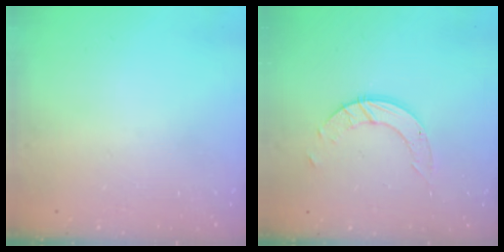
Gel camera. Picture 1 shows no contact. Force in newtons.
{"total": 5.9, "press": 5.9, "slide": 0.5}